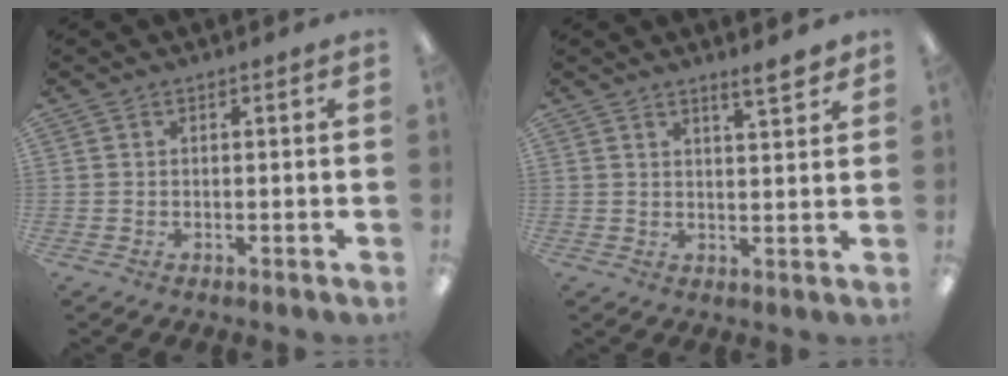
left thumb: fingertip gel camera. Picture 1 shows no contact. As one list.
[{"total": 4.6, "force": [4.0, 0.7, 2.3], "torque": [-0.021, -0.029, 0.063]}]